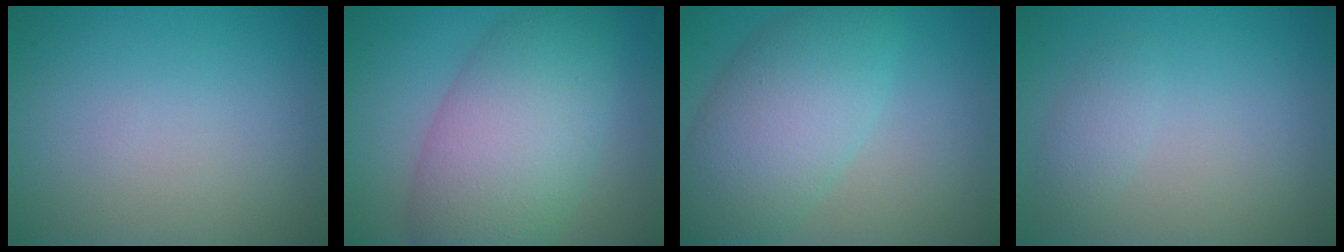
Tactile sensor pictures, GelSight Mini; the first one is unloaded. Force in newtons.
{"total": 9.6, "press": 9.6, "slide": 0.2}
{"total": 7.6, "press": 7.6, "slide": 0.4}
{"total": 1.5, "press": 1.5, "slide": 0.1}